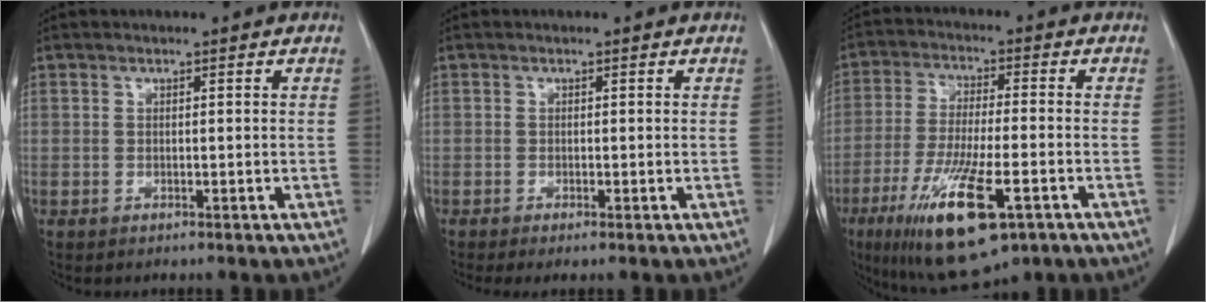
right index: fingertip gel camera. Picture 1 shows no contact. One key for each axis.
{"total": 1.5, "fx": -1.0, "fy": 0.1, "fz": 1.1, "tx": -0.020, "ty": -0.005, "tz": -0.018}
{"total": 15.8, "fx": -7.7, "fy": 3.5, "fz": 13.3, "tx": -0.265, "ty": -0.035, "tz": -0.125}